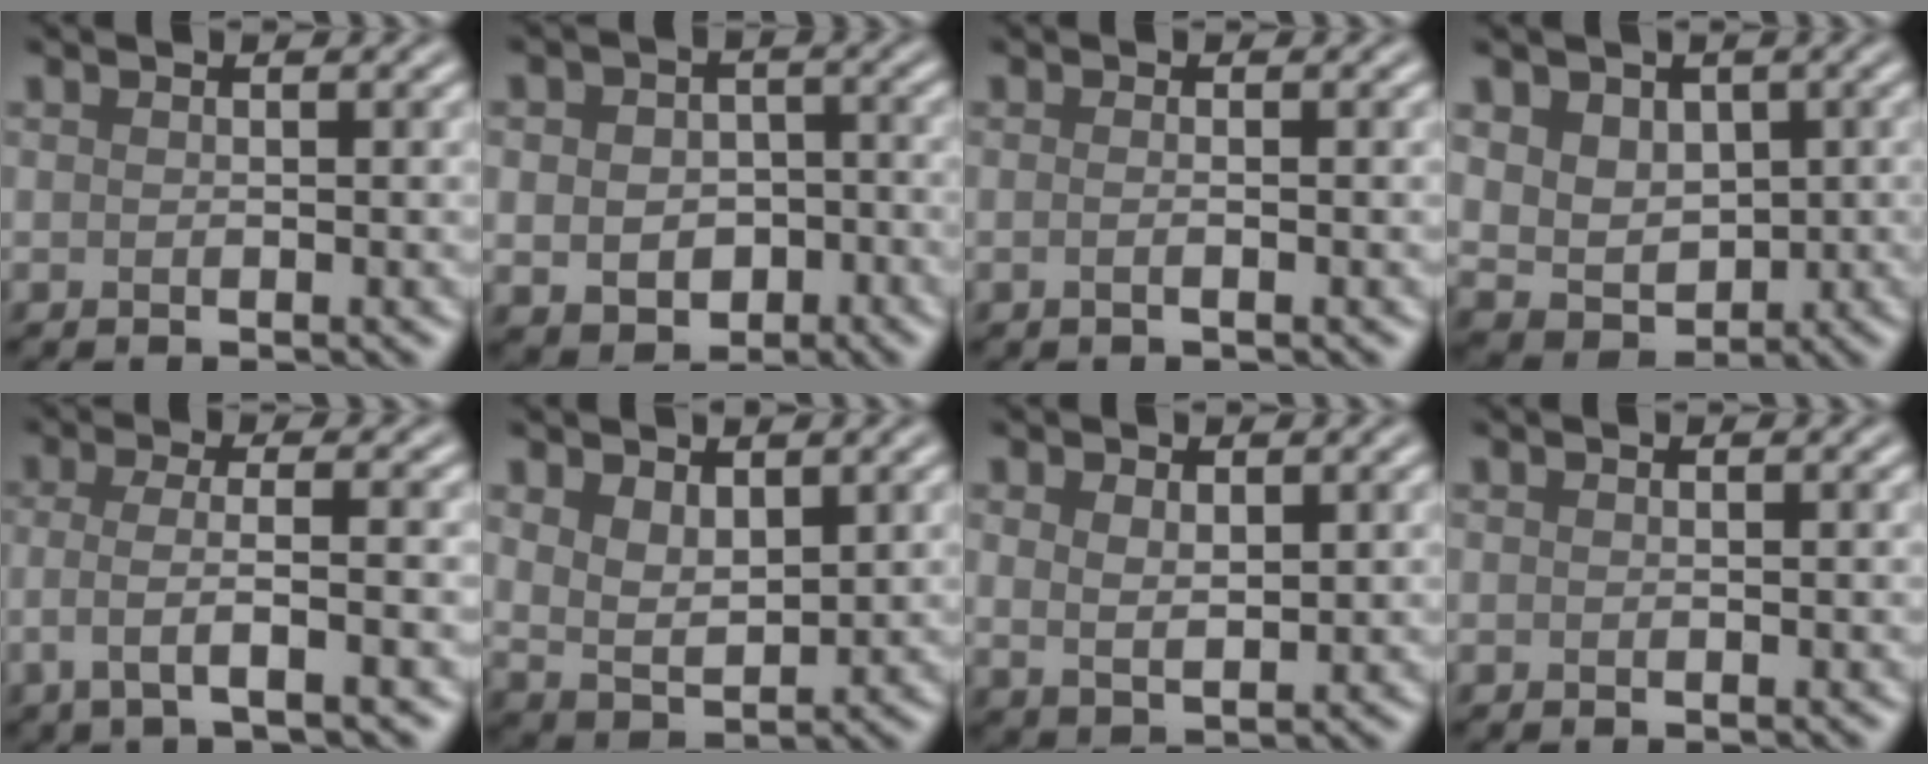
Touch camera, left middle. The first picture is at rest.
{"total": 5.4, "force": [-0.9, 4.1, 3.4], "torque": [-0.046, -0.013, -0.014]}
{"total": 1.3, "force": [-0.1, 0.6, 1.1], "torque": [-0.007, -0.011, -0.014]}
{"total": 5.2, "force": [1.6, 4.2, 2.6], "torque": [-0.054, -0.002, 0.032]}
{"total": 3.9, "force": [-1.2, 1.0, 3.6], "torque": [-0.061, -0.001, -0.032]}
{"total": 3.8, "force": [1.6, 2.3, 2.6], "torque": [-0.059, -0.009, 0.037]}
{"total": 2.5, "force": [1.0, 1.4, 1.8], "torque": [-0.039, -0.006, 0.024]}
{"total": 0.0}